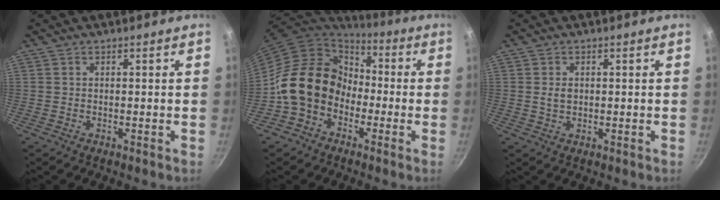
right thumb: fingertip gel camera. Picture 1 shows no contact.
{"total": 15.2, "force": [-3.6, 12.4, 8.1], "torque": [-0.101, 0.052, -0.078]}
{"total": 2.1, "force": [0.2, 1.5, 1.5], "torque": [-0.020, 0.000, 0.004]}